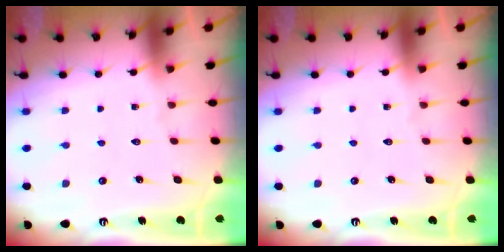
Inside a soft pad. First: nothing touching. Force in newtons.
{"total": 0.0}